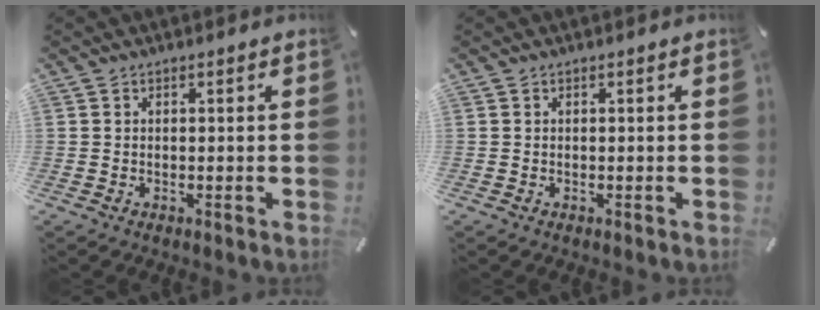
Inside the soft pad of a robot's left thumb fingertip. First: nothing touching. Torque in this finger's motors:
{"motor_torque": [0.00, 0.00, -0.03, 0.15, 0.00]}